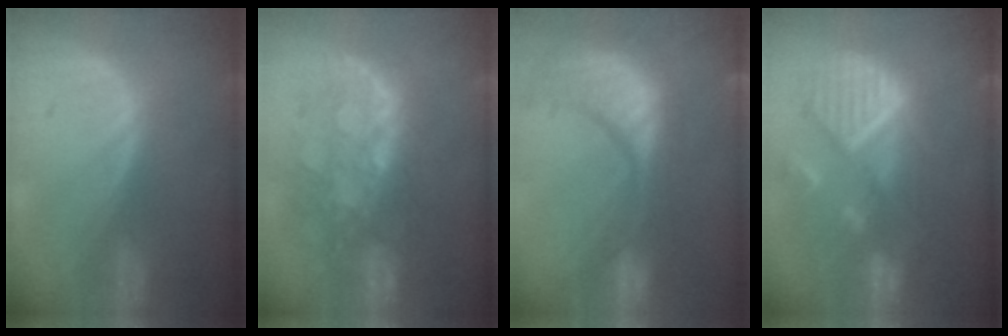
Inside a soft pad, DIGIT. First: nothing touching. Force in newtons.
{"total": 10.4, "press": 9.4, "slide": 4.6}
{"total": 15.4, "press": 12.1, "slide": 9.5}
{"total": 12.1, "press": 10.5, "slide": 6.0}